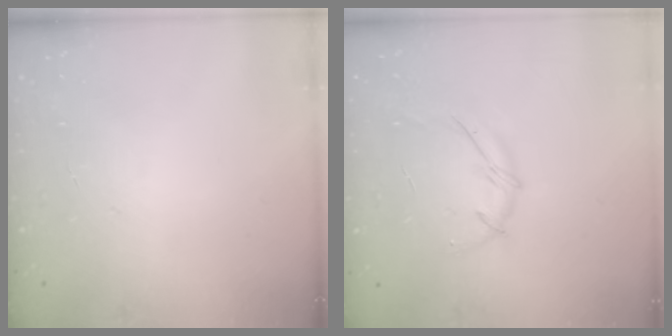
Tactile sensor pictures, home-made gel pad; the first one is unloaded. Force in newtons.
{"total": 5.9, "press": 5.7, "slide": 1.3}